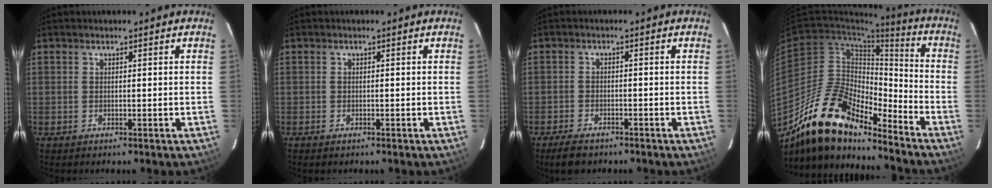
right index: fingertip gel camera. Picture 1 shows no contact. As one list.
[{"total": 0.7, "force": [-0.6, 0.4, 0.3], "torque": [-0.007, -0.002, -0.012]}, {"total": 5.1, "force": [-4.1, 2.2, 2.3], "torque": [-0.060, -0.004, -0.068]}, {"total": 19.4, "force": [-15.9, 6.1, 9.4], "torque": [-0.167, 0.005, -0.292]}]